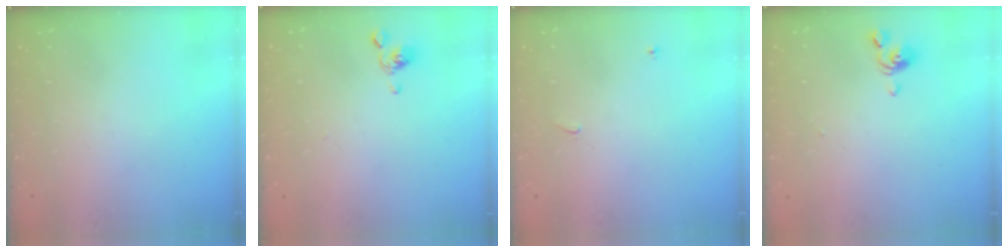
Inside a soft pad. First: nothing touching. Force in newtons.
{"total": 2.0, "press": 2.0, "slide": 0.1}
{"total": 0.6, "press": 0.5, "slide": 0.2}
{"total": 0.8, "press": 0.6, "slide": 0.5}